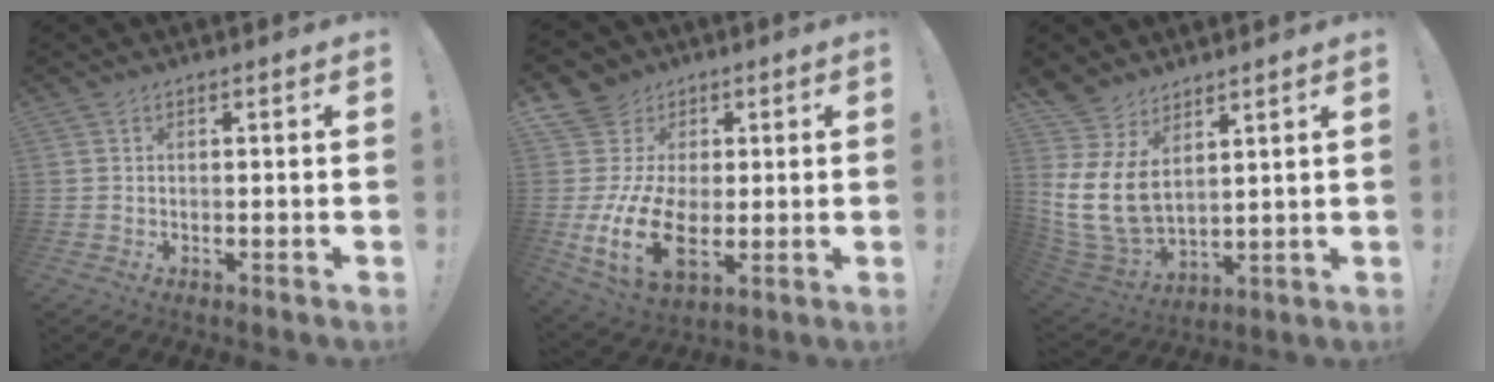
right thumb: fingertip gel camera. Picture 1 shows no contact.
{"total": 19.1, "force": [-1.6, 14.3, 12.5], "torque": [-0.235, 0.004, -0.015]}
{"total": 13.6, "force": [4.2, 9.0, 9.3], "torque": [-0.212, -0.041, 0.085]}